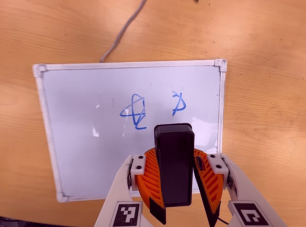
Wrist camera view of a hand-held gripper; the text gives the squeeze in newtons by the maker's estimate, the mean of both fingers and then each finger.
{"total": 9.9, "left": 10.1, "right": 9.7}